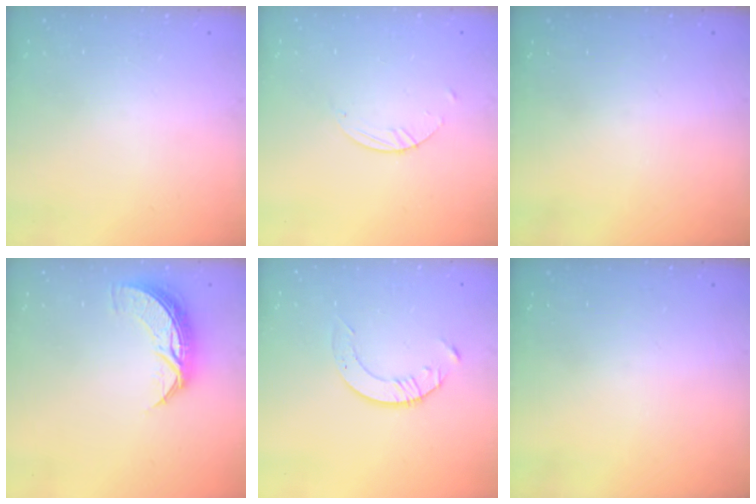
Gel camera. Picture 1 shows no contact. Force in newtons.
{"total": 1.8, "press": 1.8, "slide": 0.1}
{"total": 0.0}
{"total": 8.3, "press": 8.2, "slide": 0.3}
{"total": 3.5, "press": 3.4, "slide": 0.4}
{"total": 0.0}